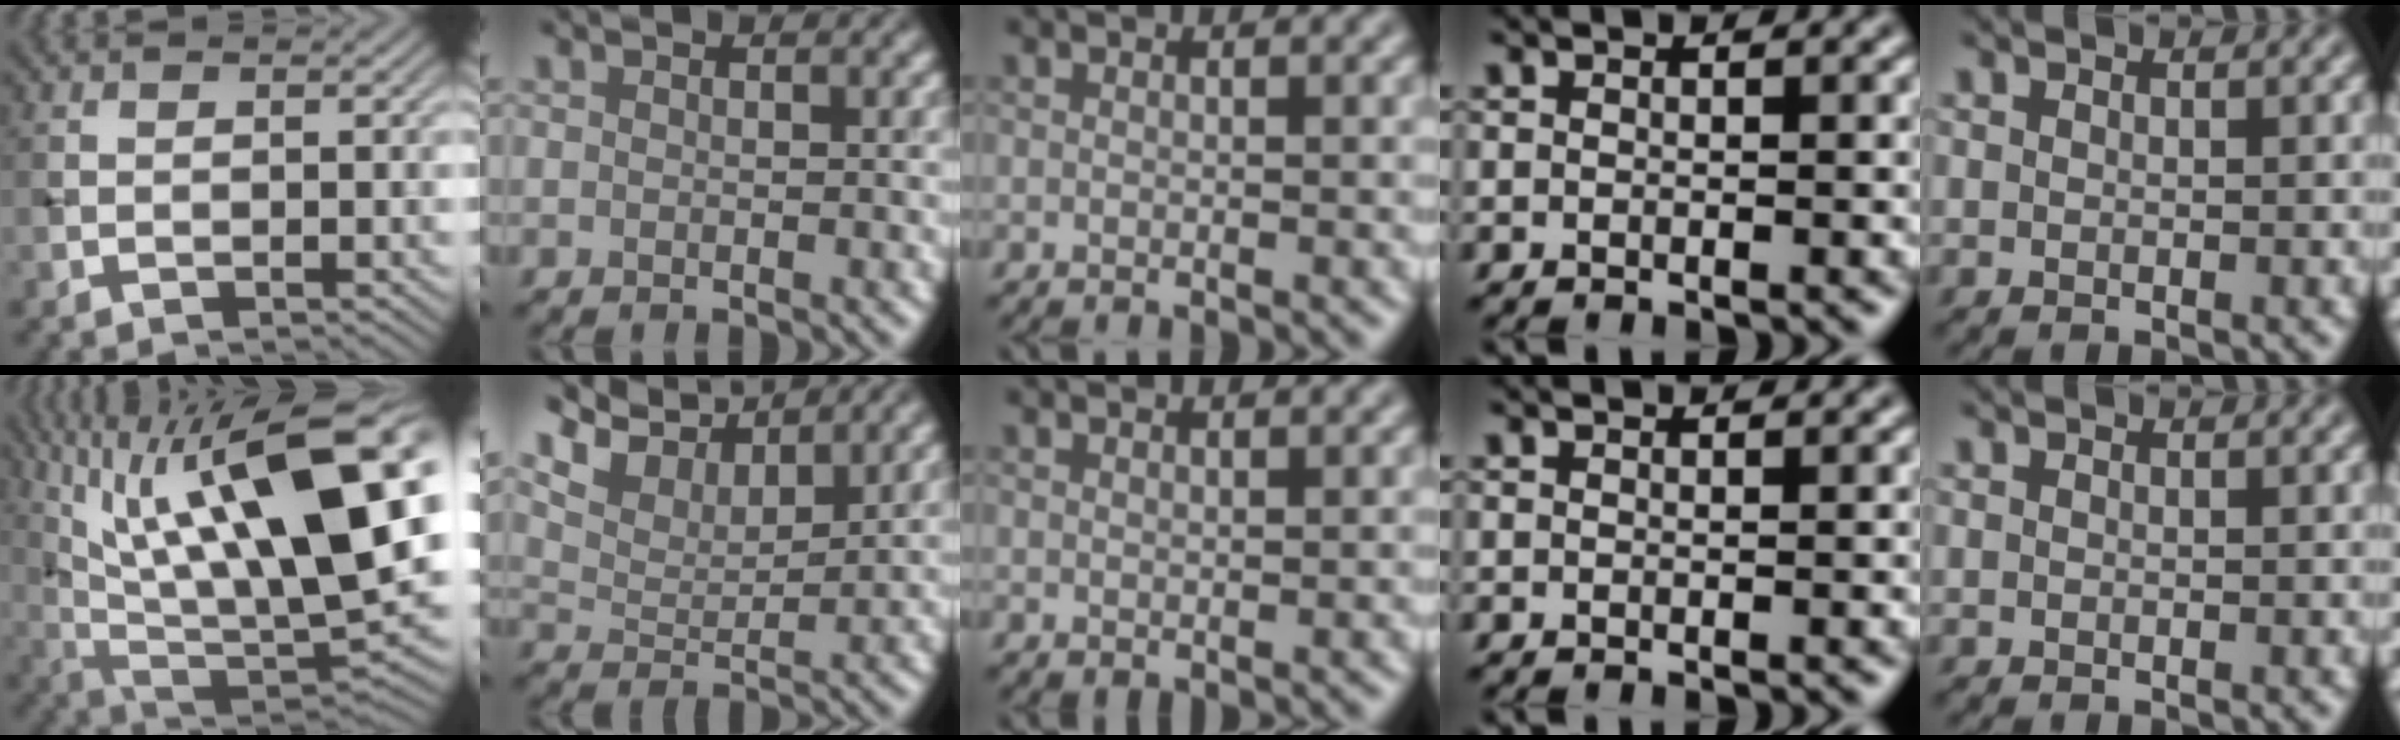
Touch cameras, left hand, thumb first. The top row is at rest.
{"thumb": {"total": 21.3, "force": [7.8, 7.4, 18.4], "torque": [-0.314, 0.028, 0.138]}, "index": {"total": 6.6, "force": [6.0, 1.5, 2.3], "torque": [-0.057, 0.017, 0.099]}, "middle": {"total": 0.7, "force": [0.5, 0.3, 0.4], "torque": [-0.008, -0.001, 0.011]}, "ring": {"total": 0.8, "force": [0.8, 0.0, 0.2], "torque": [-0.007, -0.005, 0.006]}}